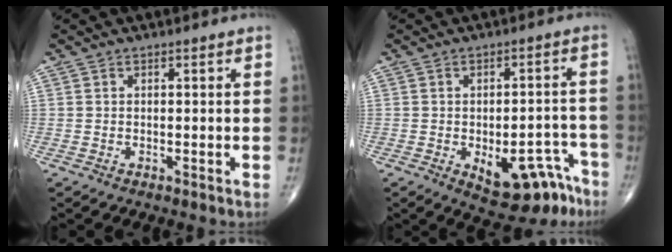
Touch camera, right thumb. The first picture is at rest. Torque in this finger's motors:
{"motor_torque": [1.41, 0.60, 0.09, -0.30, 0.21]}